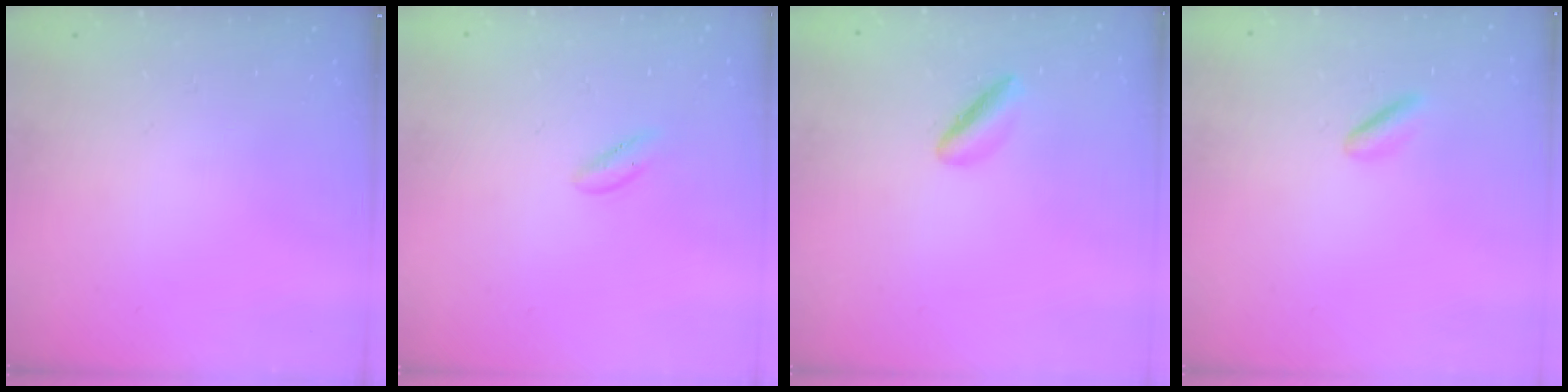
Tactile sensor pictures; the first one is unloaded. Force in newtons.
{"total": 0.6, "press": 0.5, "slide": 0.4}
{"total": 2.6, "press": 2.6, "slide": 0.4}
{"total": 2.6, "press": 2.5, "slide": 1.0}